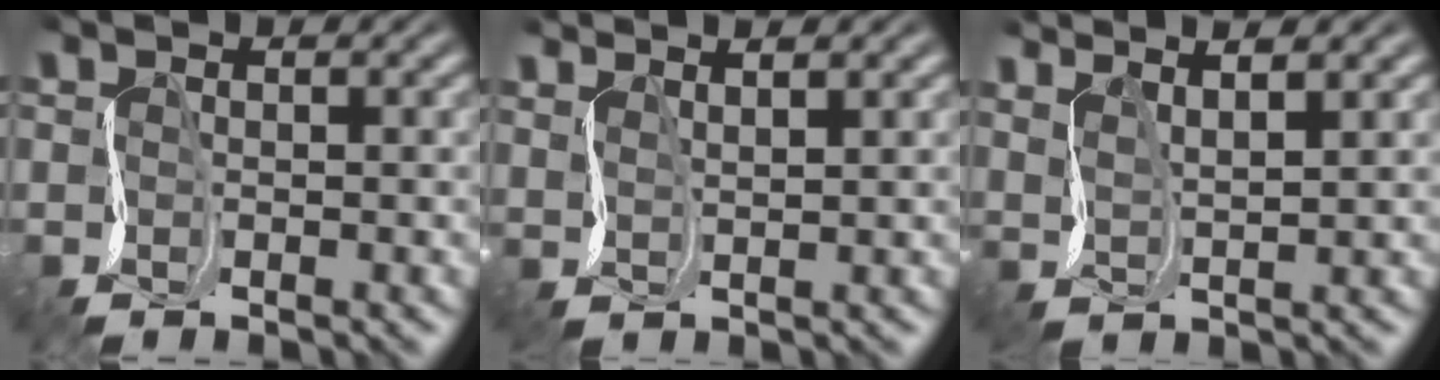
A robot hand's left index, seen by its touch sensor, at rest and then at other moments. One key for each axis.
{"total": 2.7, "fx": 2.5, "fy": 0.5, "fz": 0.7, "tx": -0.004, "ty": 0.019, "tz": 0.028}
{"total": 4.0, "fx": 3.6, "fy": 0.4, "fz": 1.6, "tx": -0.032, "ty": 0.022, "tz": 0.046}